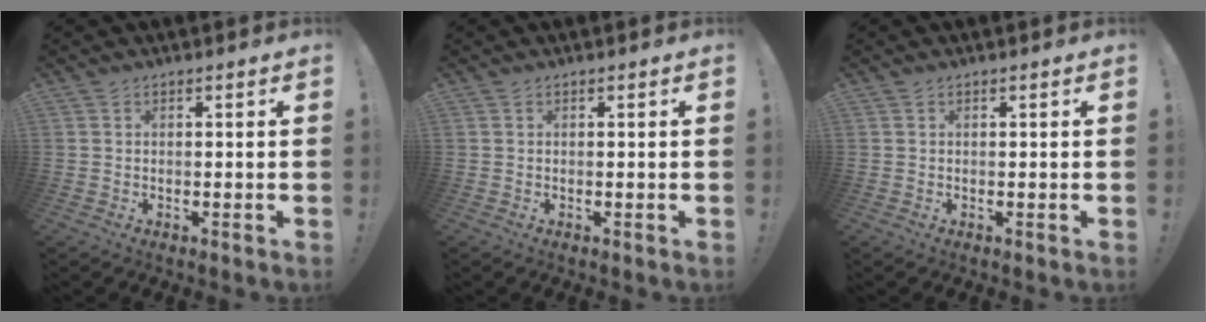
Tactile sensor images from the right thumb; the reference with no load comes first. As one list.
[{"total": 0.0}, {"total": 0.0}]